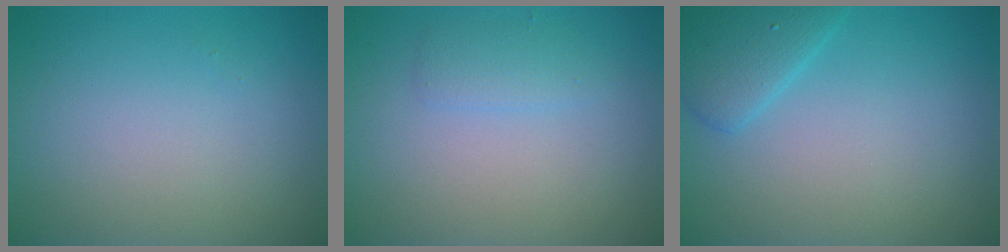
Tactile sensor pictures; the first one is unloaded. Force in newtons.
{"total": 1.4, "press": 1.4, "slide": 0.1}
{"total": 2.9, "press": 2.9, "slide": 0.1}